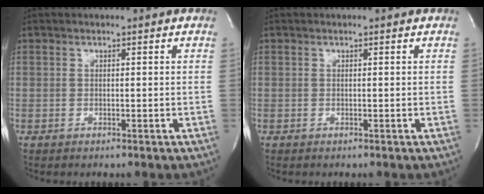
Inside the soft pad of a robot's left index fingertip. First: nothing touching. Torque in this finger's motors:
{"motor_torque": [-0.08, -0.06, -0.08, 0.01]}